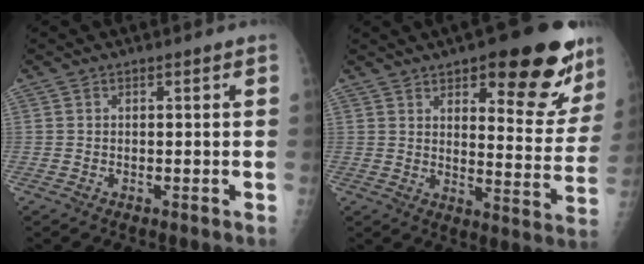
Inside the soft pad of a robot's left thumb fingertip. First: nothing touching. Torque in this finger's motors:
{"motor_torque": [0.49, 0.62, 0.34, -0.20, 0.12]}